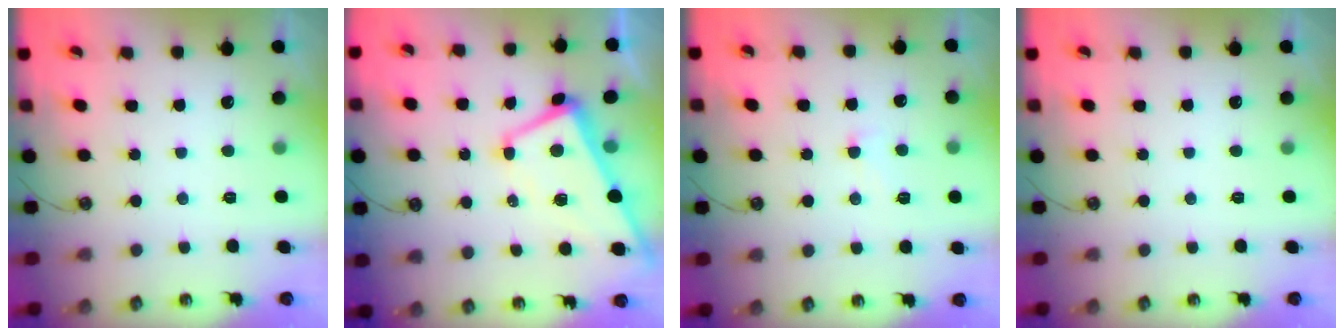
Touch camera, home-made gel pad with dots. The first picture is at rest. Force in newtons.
{"total": 1.2, "press": 0.7, "slide": 1.0}
{"total": 2.3, "press": 2.2, "slide": 0.6}
{"total": 0.0}